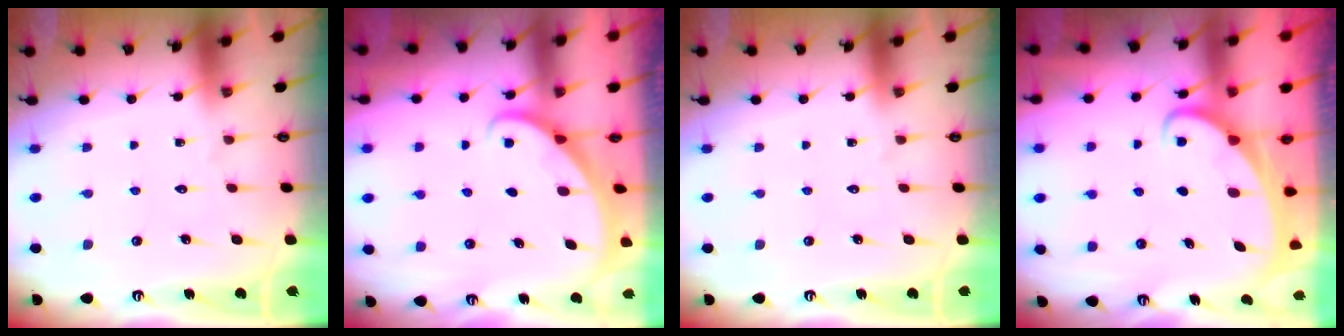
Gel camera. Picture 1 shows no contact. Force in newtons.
{"total": 1.9, "press": 1.9, "slide": 0.1}
{"total": 0.0}
{"total": 2.4, "press": 2.4, "slide": 0.3}